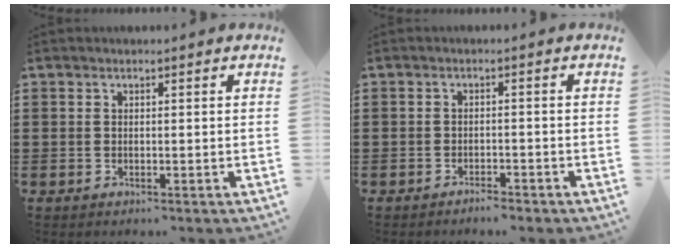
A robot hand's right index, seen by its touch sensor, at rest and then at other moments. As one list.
[{"total": 1.6, "force": [-1.6, 0.2, 0.2], "torque": [-0.010, 0.002, -0.032]}]